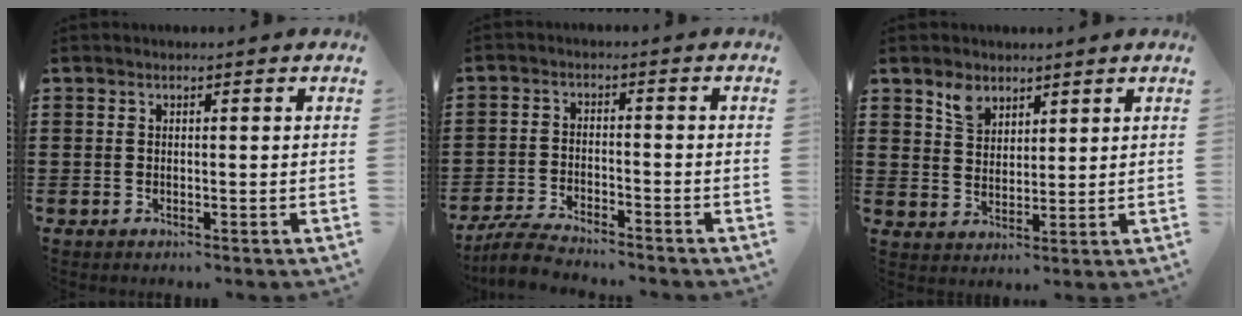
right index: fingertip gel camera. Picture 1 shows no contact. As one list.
[{"total": 4.6, "force": [-4.5, 0.3, 1.1], "torque": [-0.033, -0.002, -0.093]}, {"total": 3.9, "force": [2.9, 2.3, 1.1], "torque": [-0.025, 0.004, 0.054]}]